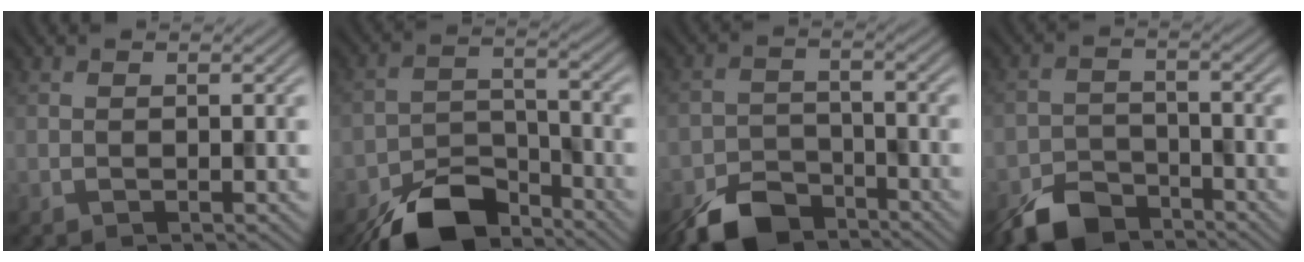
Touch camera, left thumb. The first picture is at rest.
{"total": 10.2, "force": [-7.9, 4.2, 4.8], "torque": [-0.085, -0.008, -0.152]}
{"total": 7.7, "force": [-6.1, 3.4, 3.1], "torque": [-0.059, -0.010, -0.122]}
{"total": 6.8, "force": [-5.5, 3.0, 2.6], "torque": [-0.050, -0.007, -0.114]}